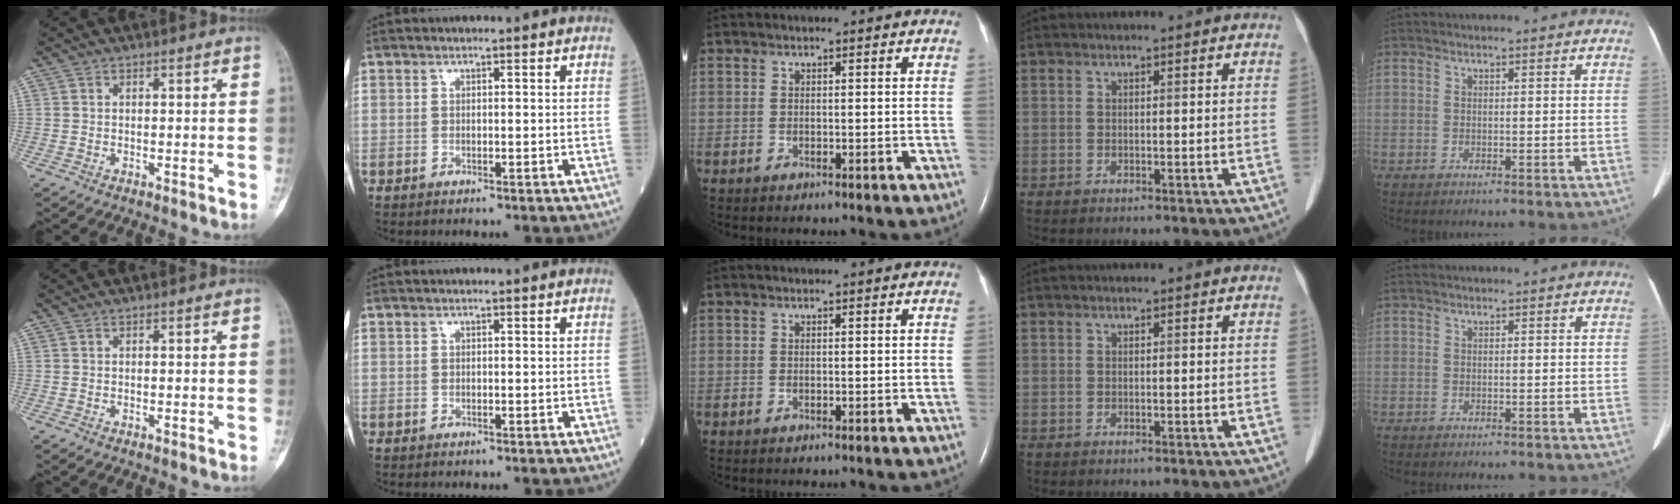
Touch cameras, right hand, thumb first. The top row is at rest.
{}